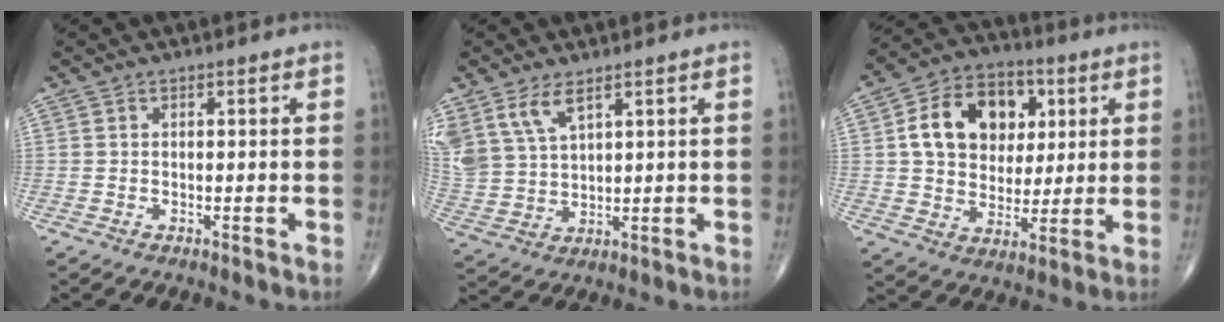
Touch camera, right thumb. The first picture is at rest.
{"total": 9.3, "force": [5.7, 4.5, 5.7], "torque": [-0.118, -0.013, 0.128]}
{"total": 16.4, "force": [4.2, 12.2, 10.1], "torque": [-0.134, 0.003, 0.069]}